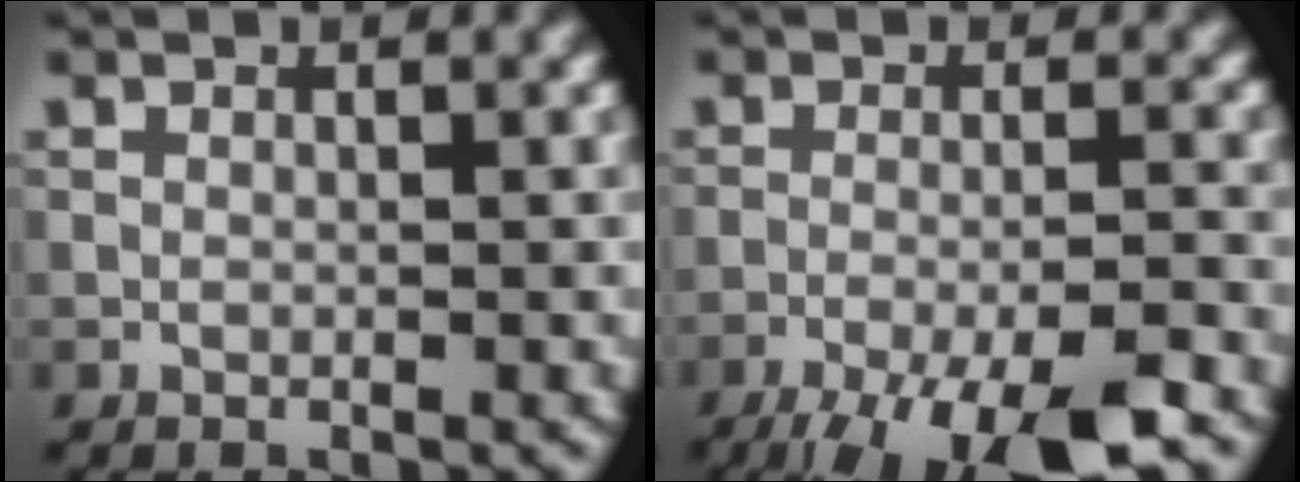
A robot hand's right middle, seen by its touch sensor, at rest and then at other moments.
{"total": 10.5, "force": [-7.6, 2.2, 7.0], "torque": [-0.111, -0.027, -0.115]}